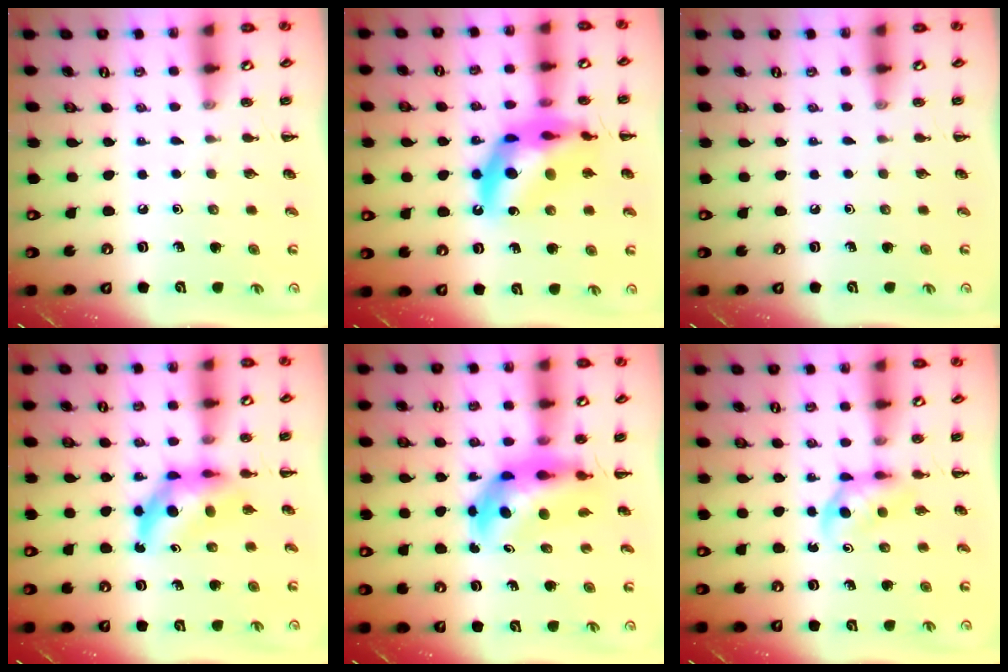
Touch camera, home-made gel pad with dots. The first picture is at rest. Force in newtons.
{"total": 17.1, "press": 16.6, "slide": 4.3}
{"total": 0.0}
{"total": 6.8, "press": 6.6, "slide": 1.7}
{"total": 7.7, "press": 7.4, "slide": 2.2}
{"total": 4.2, "press": 4.0, "slide": 1.2}